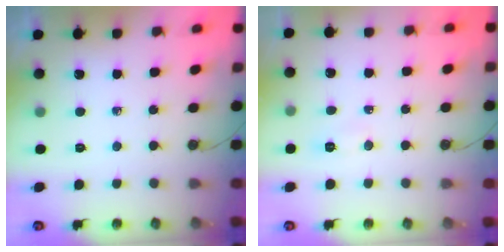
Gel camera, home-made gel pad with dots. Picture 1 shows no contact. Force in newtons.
{"total": 5.2, "press": 5.2, "slide": 0.6}